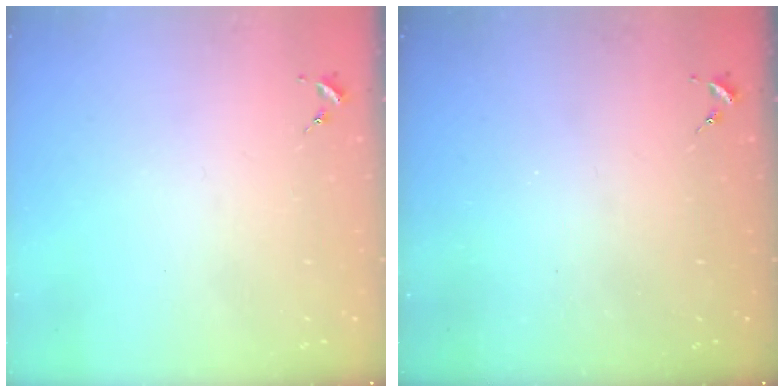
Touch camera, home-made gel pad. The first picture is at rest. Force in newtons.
{"total": 0.0}